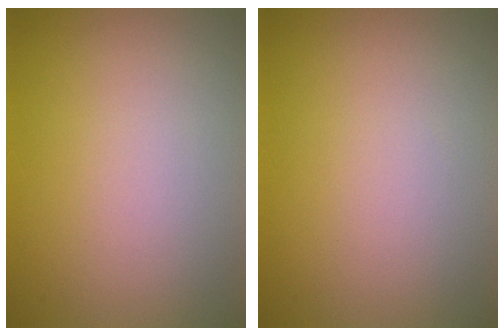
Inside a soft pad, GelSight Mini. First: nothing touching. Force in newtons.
{"total": 0.0}